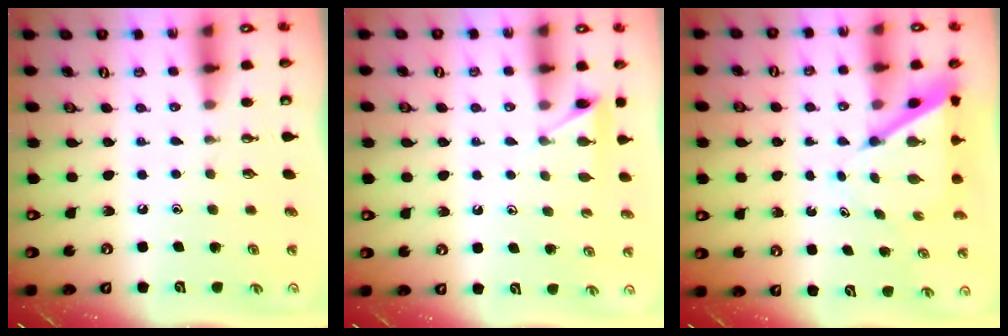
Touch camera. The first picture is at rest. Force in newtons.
{"total": 5.0, "press": 5.0, "slide": 0.6}
{"total": 6.4, "press": 6.3, "slide": 0.5}